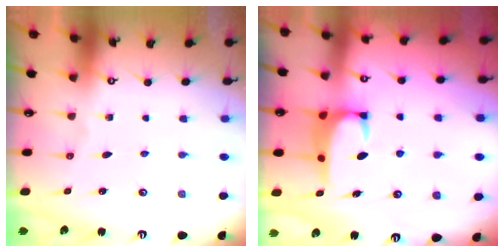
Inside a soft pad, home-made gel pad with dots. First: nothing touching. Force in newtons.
{"total": 3.9, "press": 3.8, "slide": 0.7}